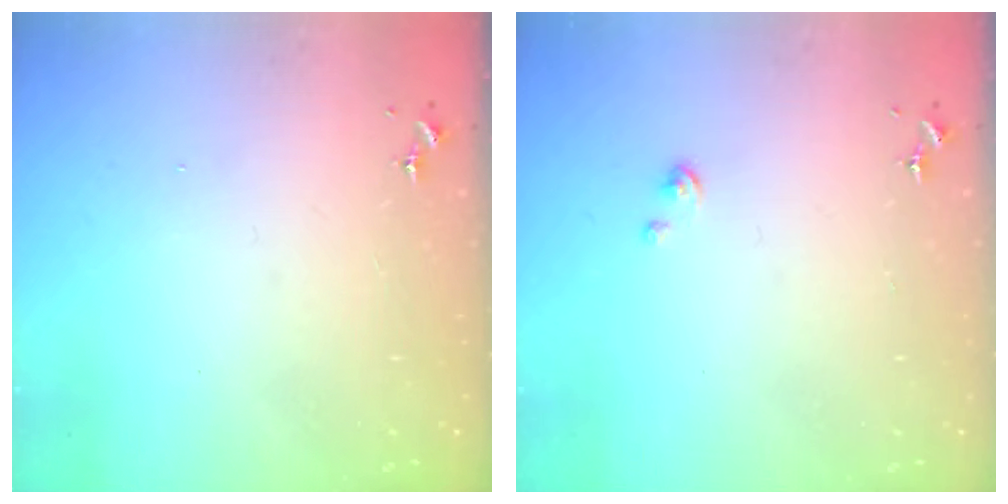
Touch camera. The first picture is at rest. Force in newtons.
{"total": 0.8, "press": 0.8, "slide": 0.2}